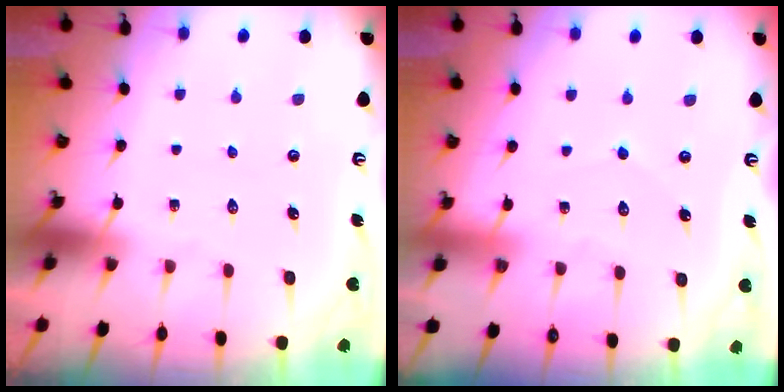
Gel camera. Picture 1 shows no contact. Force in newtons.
{"total": 2.1, "press": 2.1, "slide": 0.1}